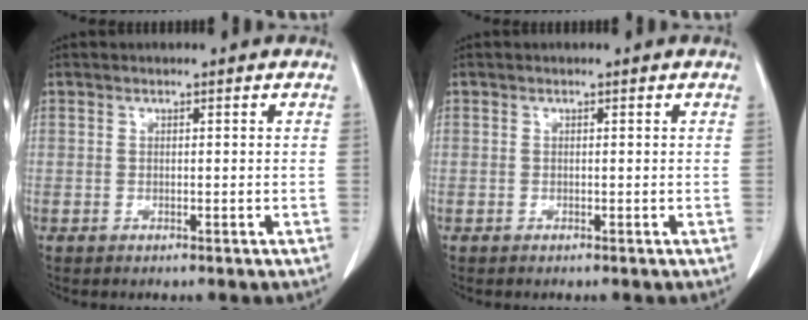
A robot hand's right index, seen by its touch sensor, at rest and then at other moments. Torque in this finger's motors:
{"motor_torque": [-0.06, -0.07, -0.22, -0.08]}